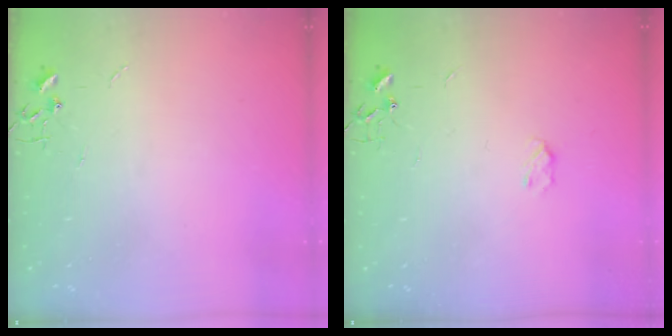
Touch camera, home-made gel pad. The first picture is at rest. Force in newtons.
{"total": 3.4, "press": 3.3, "slide": 0.5}